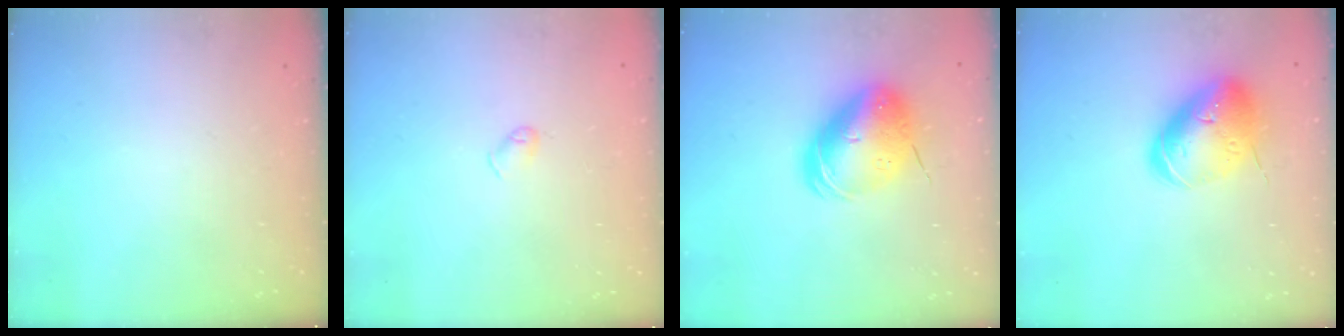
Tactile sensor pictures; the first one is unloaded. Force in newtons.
{"total": 3.5, "press": 3.5, "slide": 0.6}
{"total": 15.0, "press": 14.7, "slide": 3.0}
{"total": 16.6, "press": 16.3, "slide": 2.9}